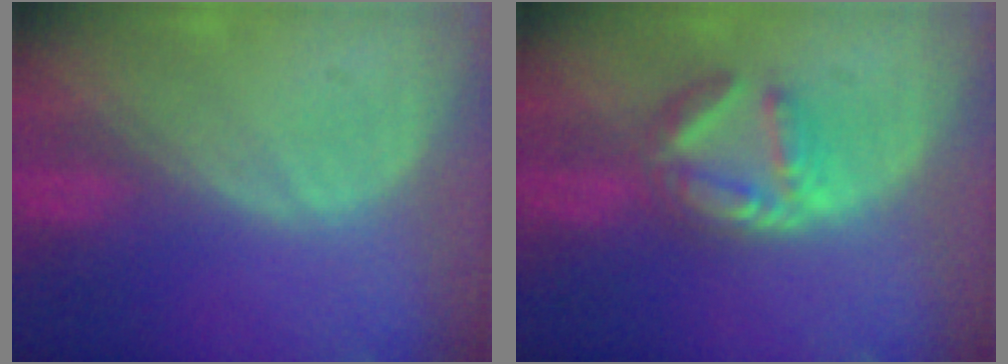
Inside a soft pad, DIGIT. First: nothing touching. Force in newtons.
{"total": 5.9, "press": 5.6, "slide": 1.8}